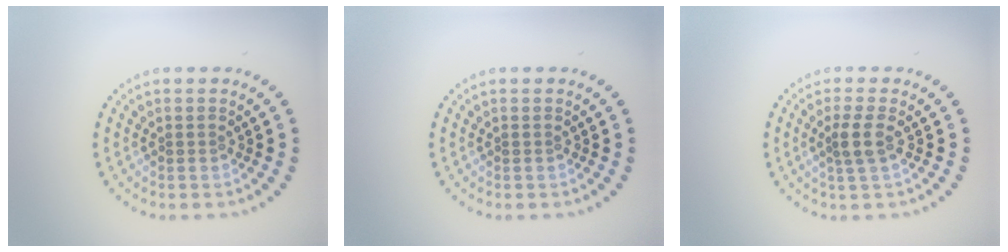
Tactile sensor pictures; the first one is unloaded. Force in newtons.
{"total": 0.0}
{"total": 1.9, "press": 1.6, "slide": 1.1}